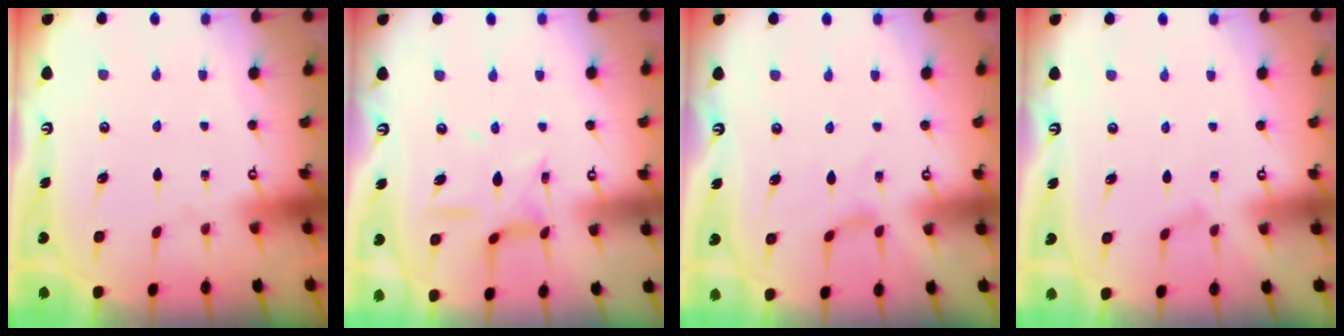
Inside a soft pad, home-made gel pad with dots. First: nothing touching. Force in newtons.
{"total": 9.5, "press": 9.5, "slide": 0.8}
{"total": 1.7, "press": 1.6, "slide": 0.4}
{"total": 0.7, "press": 0.6, "slide": 0.3}